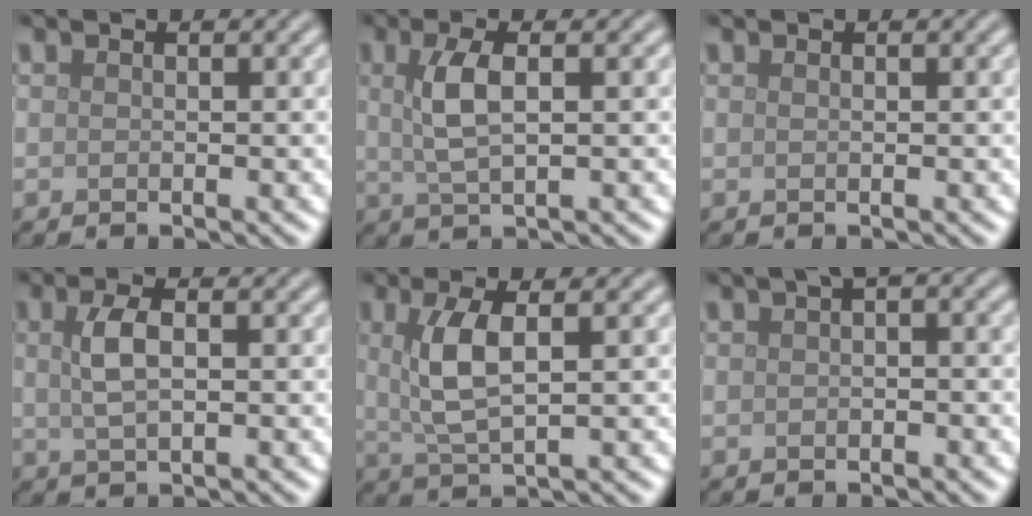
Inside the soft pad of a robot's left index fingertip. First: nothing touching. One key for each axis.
{"total": 3.7, "fx": 0.8, "fy": 1.2, "fz": 3.4, "tx": -0.073, "ty": 0.003, "tz": 0.016}
{"total": 0.0}
{"total": 3.1, "fx": 0.6, "fy": 1.2, "fz": 2.8, "tx": -0.060, "ty": 0.004, "tz": 0.010}
{"total": 4.5, "fx": 1.0, "fy": 1.5, "fz": 4.2, "tx": -0.089, "ty": 0.003, "tz": 0.021}
{"total": 2.0, "fx": 0.4, "fy": 0.8, "fz": 1.8, "tx": -0.022, "ty": 0.011, "tz": 0.004}